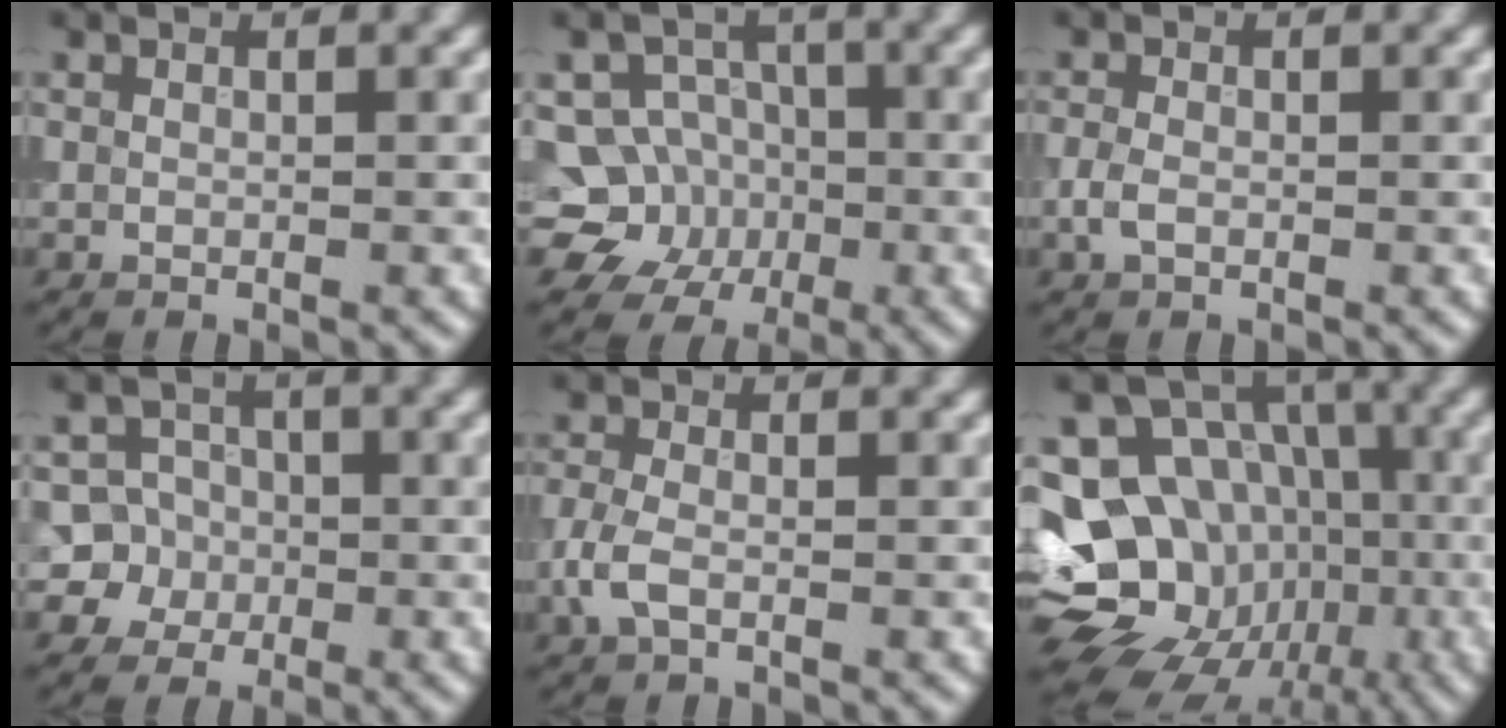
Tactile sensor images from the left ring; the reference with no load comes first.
{"total": 7.8, "force": [-2.0, 7.3, 2.1], "torque": [-0.022, 0.012, -0.063]}
{"total": 1.6, "force": [-0.5, 1.0, 1.1], "torque": [-0.026, 0.001, -0.015]}
{"total": 5.9, "force": [-1.0, 5.8, 0.9], "torque": [0.003, 0.023, -0.041]}
{"total": 2.4, "force": [-0.9, 1.3, 1.9], "torque": [-0.047, 0.000, -0.027]}
{"total": 17.6, "force": [-5.0, 14.9, 8.0], "torque": [-0.147, -0.003, -0.077]}